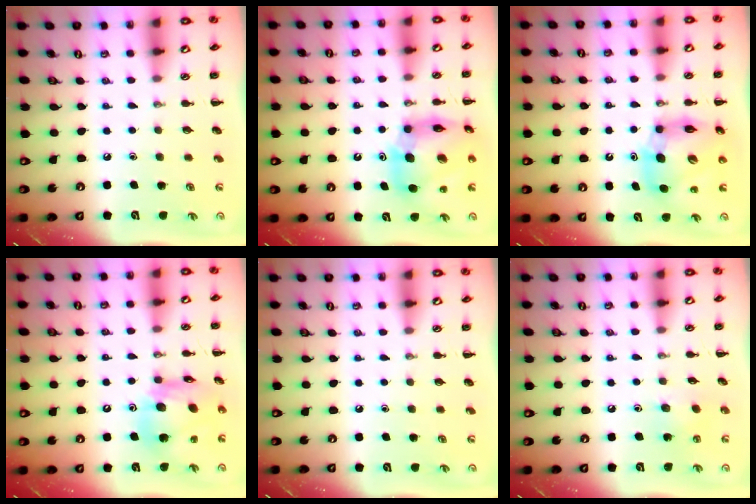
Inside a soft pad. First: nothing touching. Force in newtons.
{"total": 13.4, "press": 13.0, "slide": 3.4}
{"total": 11.6, "press": 11.1, "slide": 3.1}
{"total": 15.3, "press": 15.0, "slide": 2.9}
{"total": 0.0}
{"total": 4.4, "press": 4.2, "slide": 1.0}